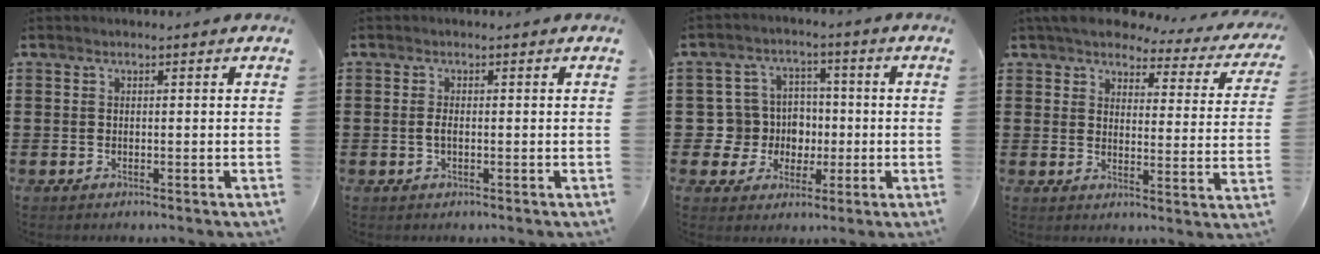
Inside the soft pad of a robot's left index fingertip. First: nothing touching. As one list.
[{"total": 1.3, "force": [-0.4, 0.3, 1.2], "torque": [-0.037, -0.007, -0.012]}, {"total": 6.9, "force": [-0.3, 6.7, 1.4], "torque": [-0.064, 0.009, -0.001]}, {"total": 4.9, "force": [4.3, 1.2, 1.8], "torque": [-0.060, -0.024, 0.074]}]